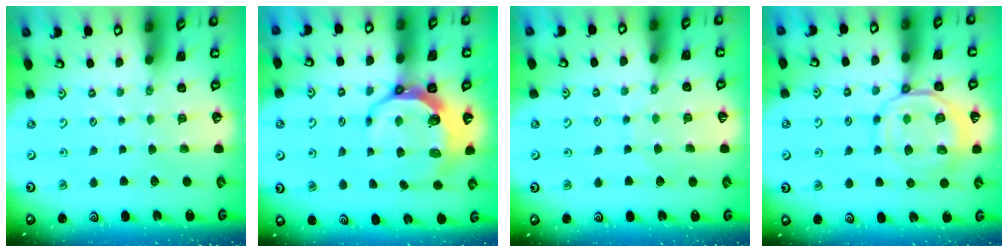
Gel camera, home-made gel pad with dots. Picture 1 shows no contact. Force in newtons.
{"total": 8.4, "press": 7.3, "slide": 4.2}
{"total": 5.5, "press": 5.5, "slide": 0.4}
{"total": 12.0, "press": 11.9, "slide": 1.2}